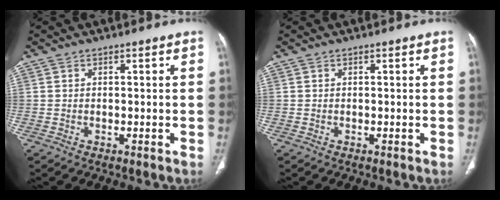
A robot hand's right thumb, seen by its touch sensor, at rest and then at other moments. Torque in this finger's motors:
{"motor_torque": [0.01, 0.00, 0.12, 0.11, 0.00]}